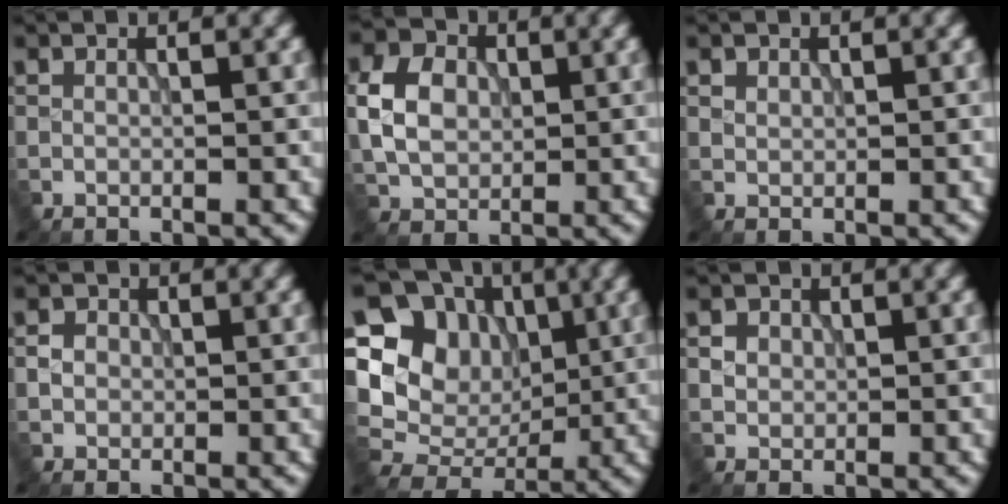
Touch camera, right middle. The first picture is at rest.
{"total": 5.2, "force": [0.4, 4.1, 3.2], "torque": [-0.069, 0.010, 0.002]}
{"total": 0.7, "force": [0.5, 0.5, 0.0], "torque": [-0.002, -0.002, 0.012]}
{"total": 1.2, "force": [0.0, 1.2, 0.3], "torque": [-0.003, -0.002, -0.002]}
{"total": 10.5, "force": [2.0, 9.1, 4.9], "torque": [-0.103, 0.010, 0.024]}
{"total": 1.4, "force": [0.4, 1.3, 0.4], "torque": [-0.006, -0.006, 0.015]}